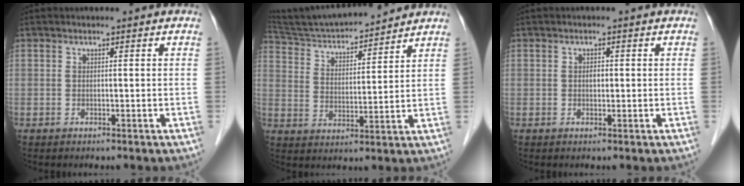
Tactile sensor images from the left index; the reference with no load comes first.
{"total": 15.2, "force": [14.2, 1.7, 5.2], "torque": [-0.094, 0.014, 0.239]}
{"total": 1.0, "force": [0.0, 0.6, 0.7], "torque": [-0.012, 0.000, -0.001]}